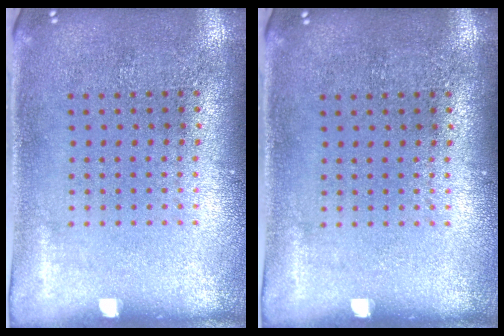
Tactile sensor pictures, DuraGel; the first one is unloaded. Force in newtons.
{"total": 0.0}